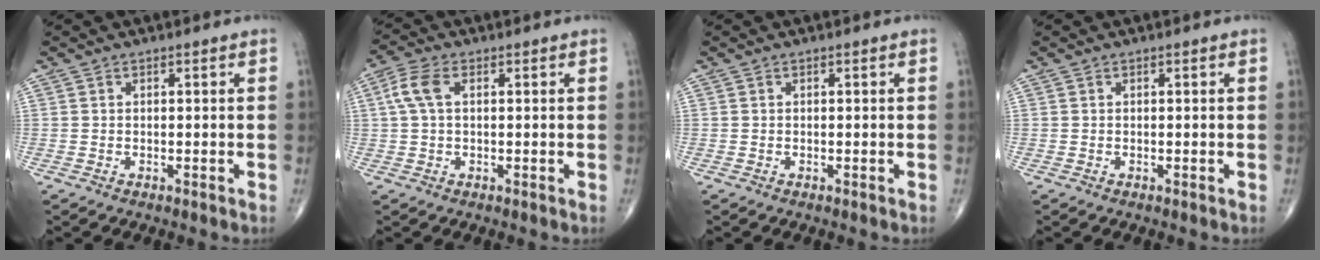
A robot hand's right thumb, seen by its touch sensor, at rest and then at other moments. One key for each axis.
{"total": 5.0, "fx": 1.1, "fy": 2.7, "fz": 4.1, "tx": -0.105, "ty": 0.018, "tz": 0.019}
{"total": 0.0}
{"total": 0.0}